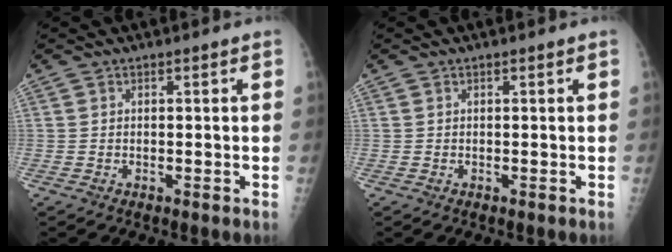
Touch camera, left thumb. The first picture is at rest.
{"total": 0.0}